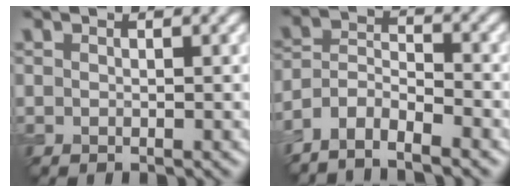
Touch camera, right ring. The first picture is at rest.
{"total": 4.6, "force": [-3.9, 1.2, 2.1], "torque": [-0.033, 0.001, -0.081]}